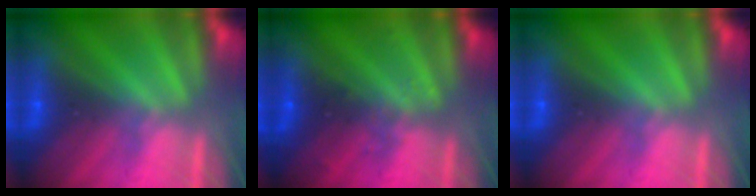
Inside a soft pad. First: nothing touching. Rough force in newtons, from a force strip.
{"total": 2.9}
{"total": 0.0}